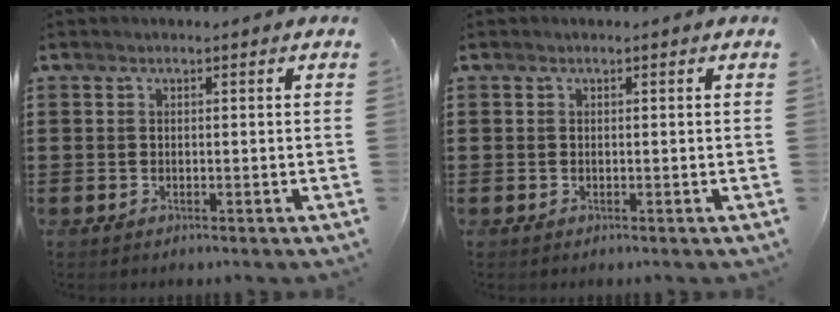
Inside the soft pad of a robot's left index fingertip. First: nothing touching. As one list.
[{"total": 0.0}]